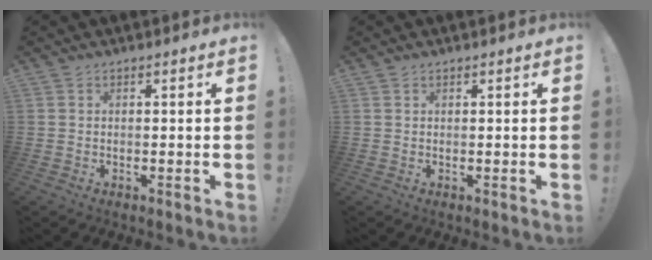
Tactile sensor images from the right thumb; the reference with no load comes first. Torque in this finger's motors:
{"motor_torque": [-0.19, 0.03, 0.12, -0.15, 0.03]}